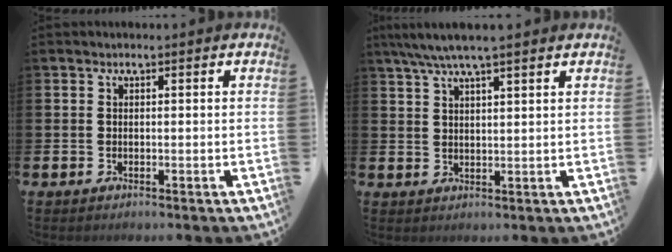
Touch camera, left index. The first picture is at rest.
{"total": 5.1, "force": [4.2, 0.4, 2.8], "torque": [-0.063, -0.006, 0.077]}